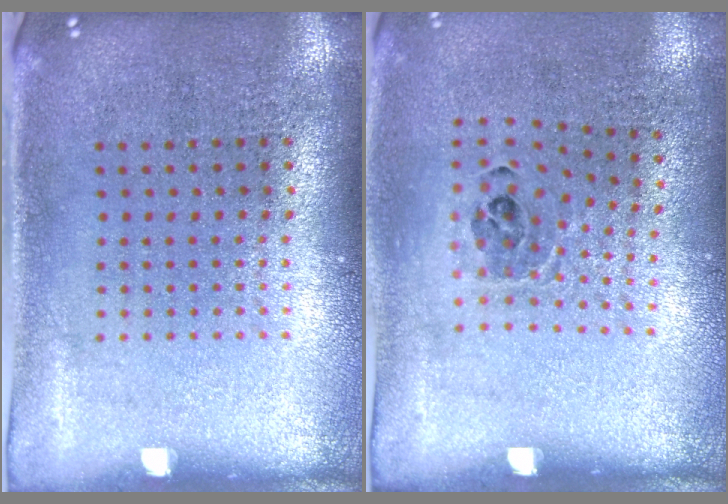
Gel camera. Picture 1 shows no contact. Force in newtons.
{"total": 0.9, "press": 0.8, "slide": 0.5}